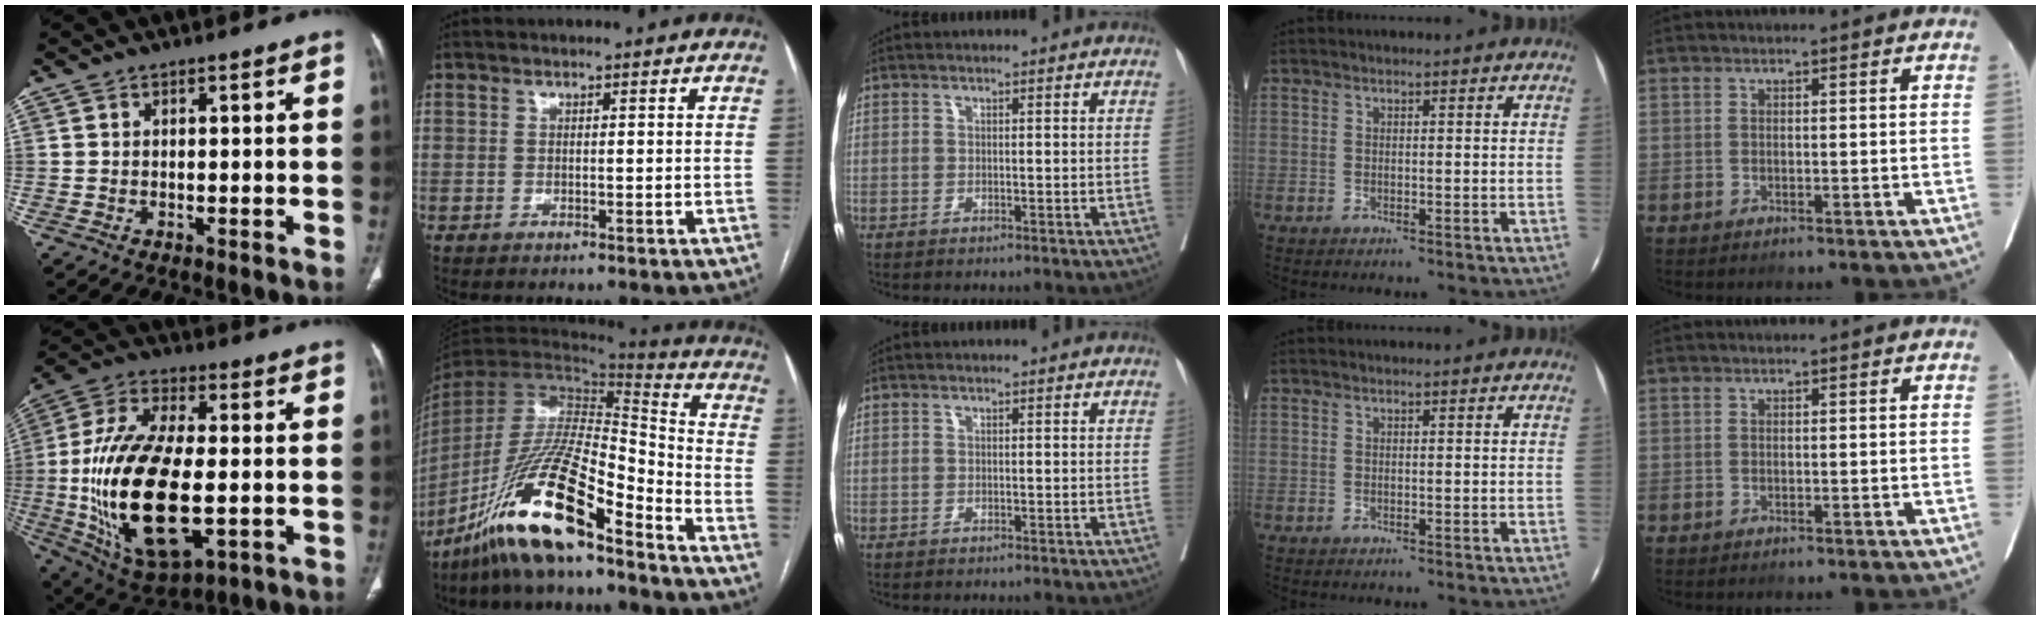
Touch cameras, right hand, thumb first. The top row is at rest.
{"thumb": {"total": 26.2, "force": [-3.2, 12.5, 22.8], "torque": [-0.455, -0.005, -0.037]}, "index": {"total": 18.7, "force": [-13.0, 2.7, 13.2], "torque": [-0.272, -0.020, -0.243]}}